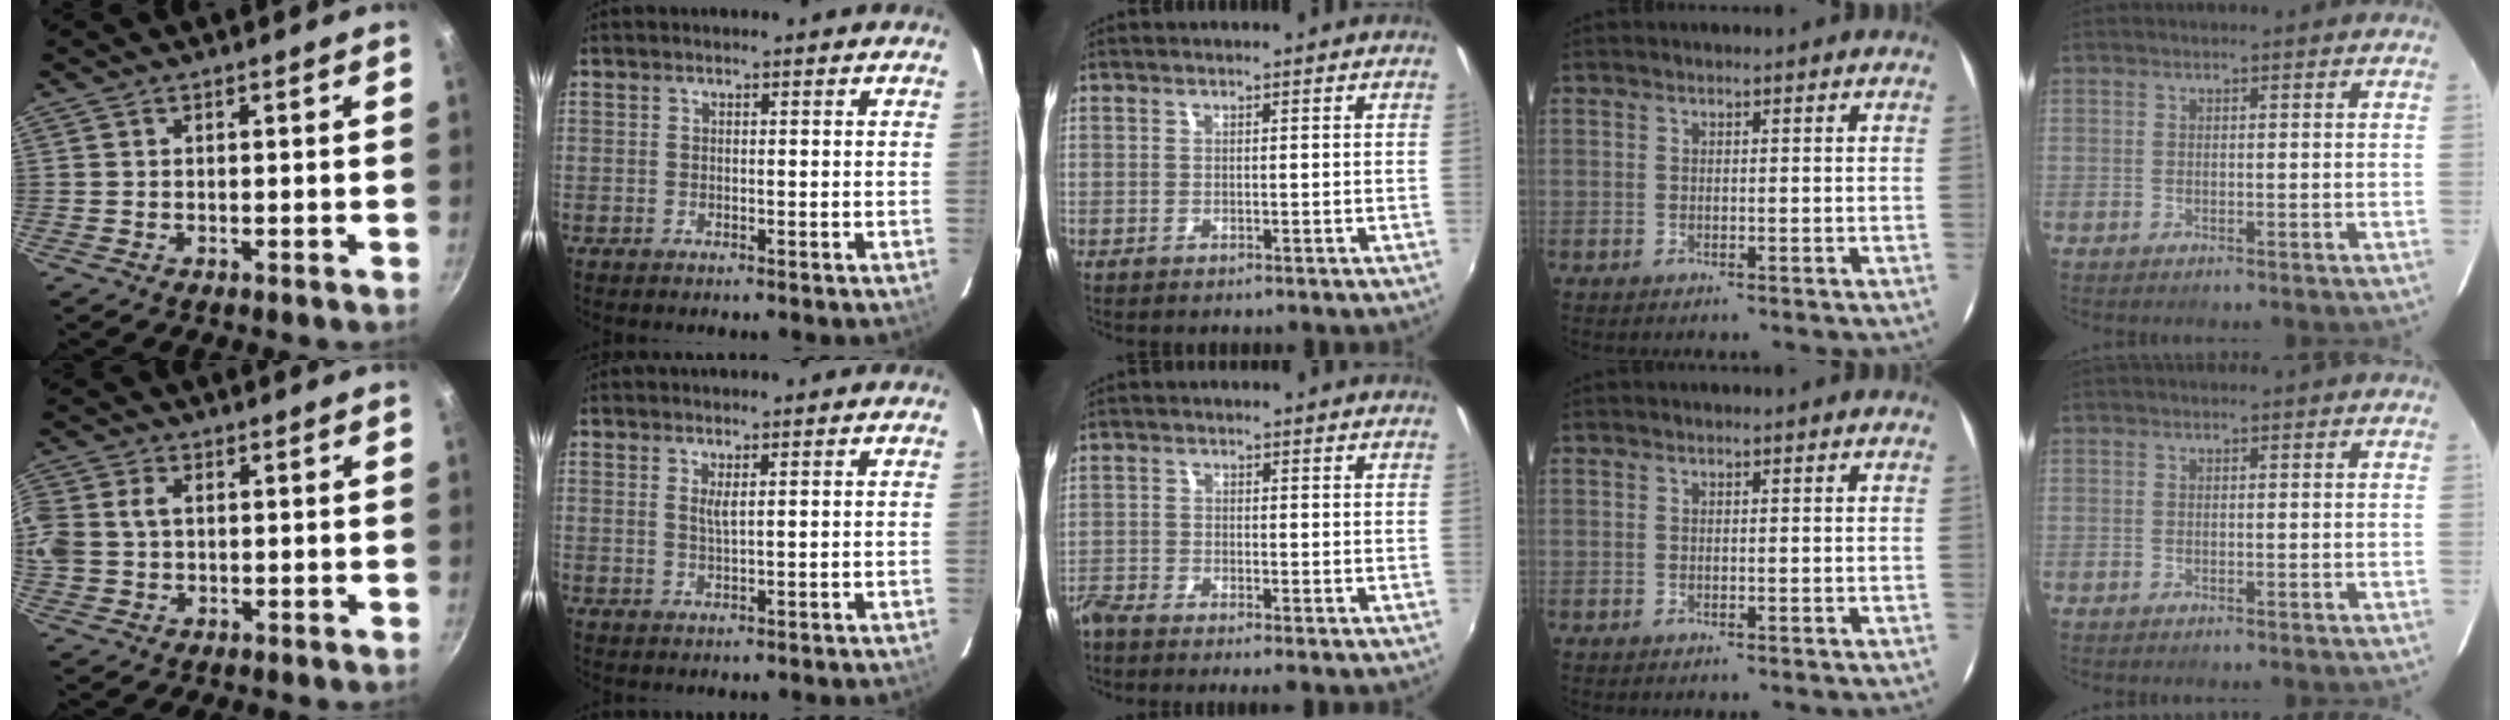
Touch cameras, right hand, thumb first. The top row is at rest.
{"thumb": {"total": 7.4, "force": [1.0, 5.8, 4.5], "torque": [-0.093, 0.010, 0.013]}, "index": {"total": 1.8, "force": [0.7, 0.2, 1.6], "torque": [-0.029, -0.002, 0.012]}, "middle": {"total": 4.1, "force": [-3.8, 0.3, 1.7], "torque": [-0.053, -0.016, -0.077]}}